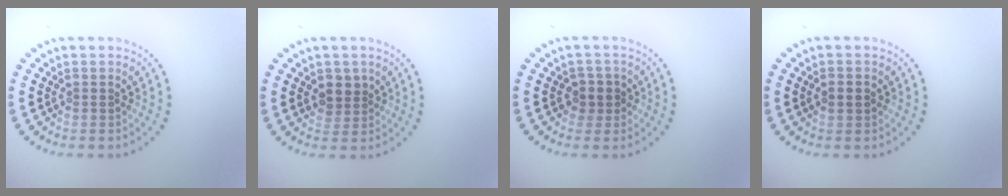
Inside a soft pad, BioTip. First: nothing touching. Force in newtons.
{"total": 2.0, "press": 1.7, "slide": 1.0}
{"total": 1.7, "press": 1.4, "slide": 1.0}
{"total": 2.0, "press": 2.0, "slide": 0.1}